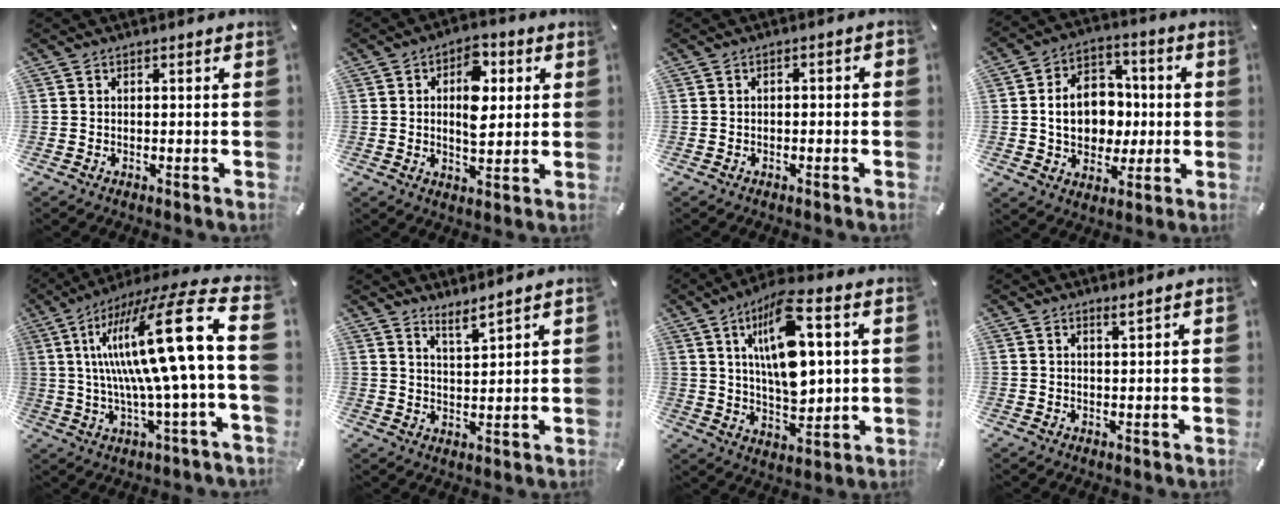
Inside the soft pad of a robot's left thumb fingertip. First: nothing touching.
{"total": 10.3, "force": [2.2, 6.4, 7.8], "torque": [-0.100, -0.005, 0.033]}
{"total": 1.7, "force": [-1.4, 0.8, 0.8], "torque": [-0.014, 0.008, -0.028]}
{"total": 13.1, "force": [-0.4, 10.8, 7.5], "torque": [-0.135, 0.017, -0.001]}
{"total": 25.0, "force": [3.7, 2.9, 24.5], "torque": [-0.467, -0.035, 0.038]}
{"total": 4.0, "force": [3.8, 0.1, 1.2], "torque": [-0.023, -0.028, 0.068]}
{"total": 16.3, "force": [4.9, 7.6, 13.5], "torque": [-0.248, -0.005, 0.079]}
{"total": 1.4, "force": [1.1, 0.1, 0.8], "torque": [-0.017, -0.001, 0.020]}